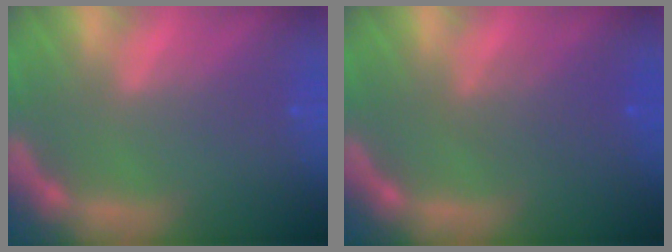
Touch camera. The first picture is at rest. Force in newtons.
{"total": 3.0}